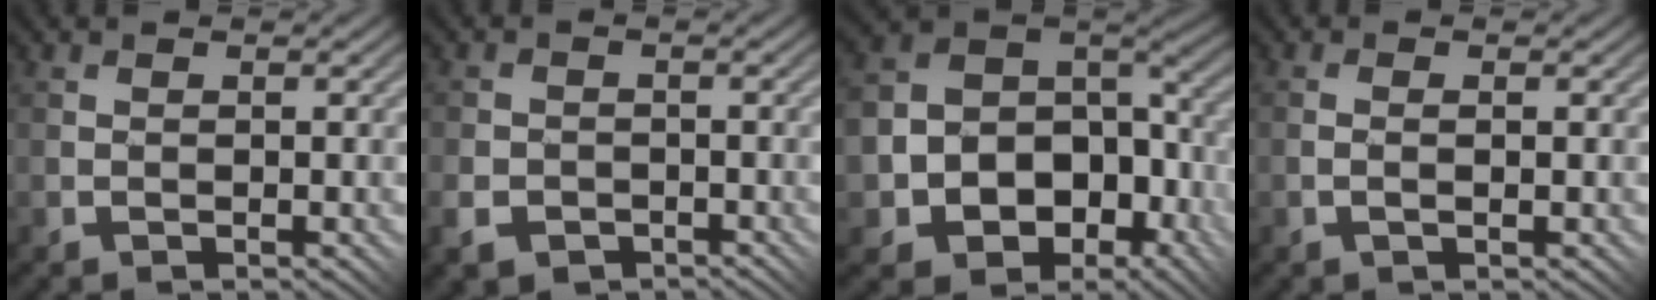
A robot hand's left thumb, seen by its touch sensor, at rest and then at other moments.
{"total": 3.3, "force": [-1.9, 2.5, 1.2], "torque": [-0.025, -0.006, -0.040]}
{"total": 14.2, "force": [-3.9, 10.8, 8.3], "torque": [-0.172, -0.034, -0.047]}
{"total": 1.7, "force": [-0.1, 0.7, 1.5], "torque": [-0.011, 0.009, 0.000]}